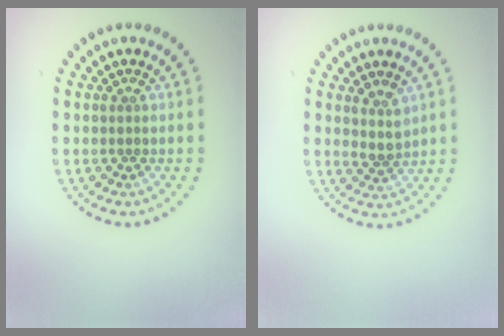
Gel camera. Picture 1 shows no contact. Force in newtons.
{"total": 2.0, "press": 1.6, "slide": 1.2}